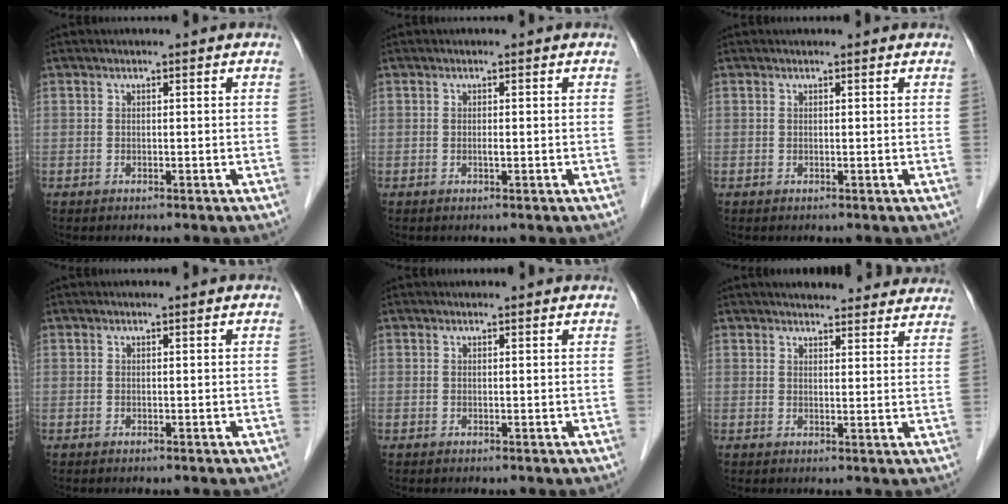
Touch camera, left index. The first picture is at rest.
{"total": 0.6, "force": [-0.5, -0.1, 0.3], "torque": [-0.009, -0.006, -0.008]}
{"total": 0.7, "force": [0.7, 0.1, 0.1], "torque": [-0.009, 0.004, 0.006]}
{"total": 0.0}
{"total": 2.0, "force": [2.0, 0.3, 0.5], "torque": [-0.012, 0.009, 0.018]}
{"total": 16.2, "force": [15.1, 3.6, 4.6], "torque": [-0.036, 0.007, 0.170]}